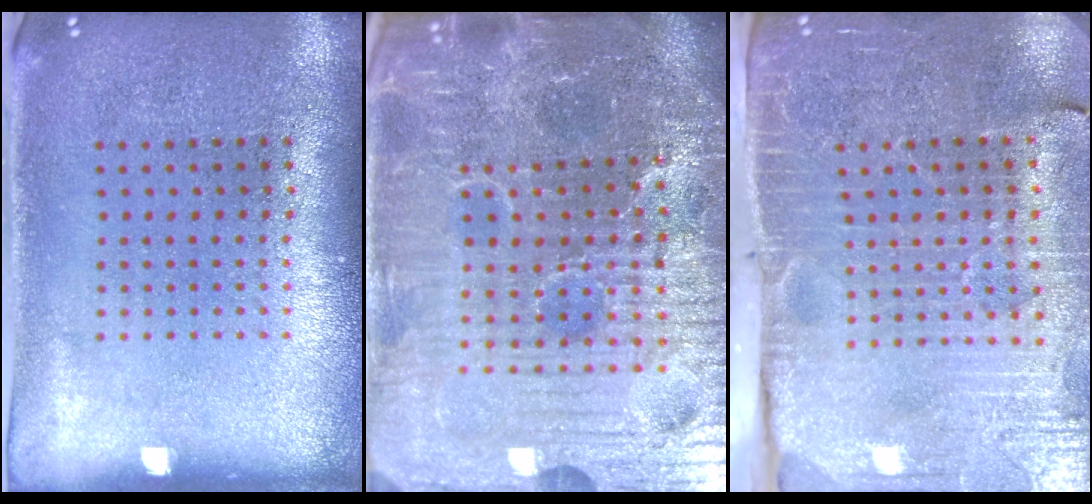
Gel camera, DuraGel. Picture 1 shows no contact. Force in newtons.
{"total": 6.8, "press": 6.2, "slide": 2.8}
{"total": 3.8, "press": 3.7, "slide": 0.9}